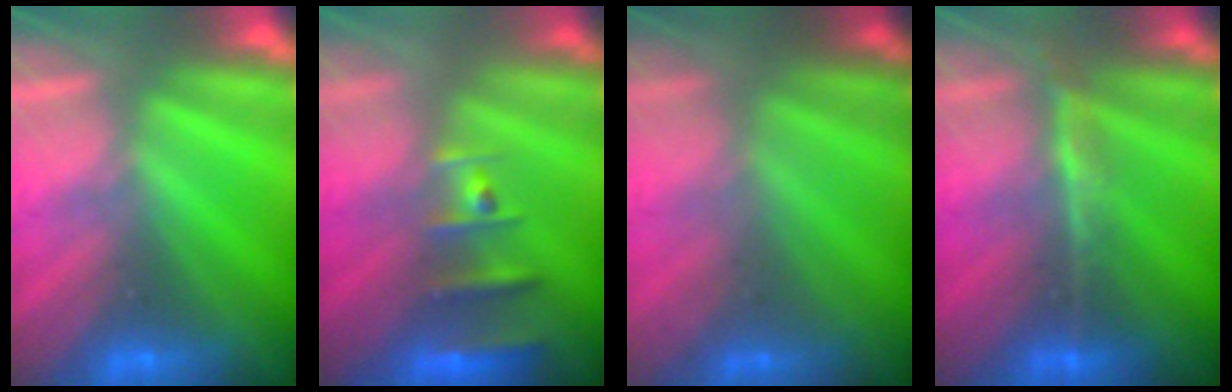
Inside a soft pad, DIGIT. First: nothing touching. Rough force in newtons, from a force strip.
{"total": 2.4}
{"total": 1.8}
{"total": 2.4}